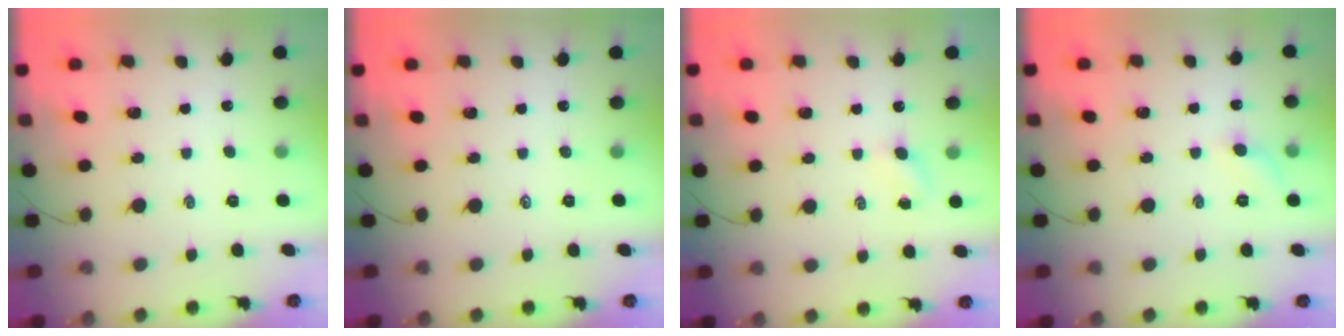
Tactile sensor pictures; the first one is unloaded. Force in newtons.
{"total": 0.0}
{"total": 2.9, "press": 2.7, "slide": 1.1}
{"total": 5.3, "press": 5.0, "slide": 1.8}